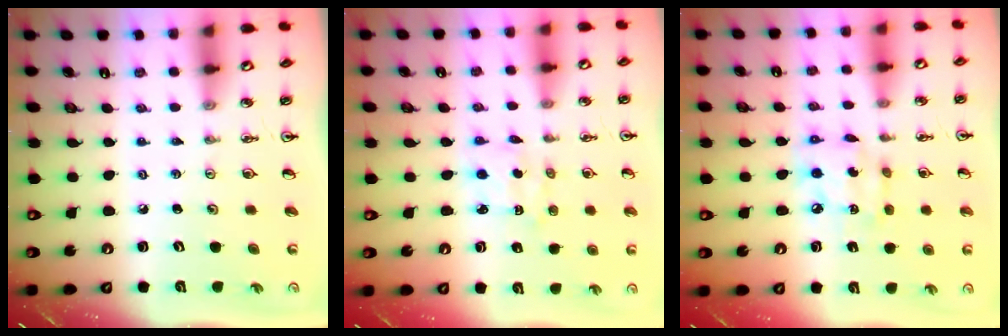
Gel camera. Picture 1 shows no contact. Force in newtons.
{"total": 2.3, "press": 2.3, "slide": 0.4}
{"total": 9.0, "press": 9.0, "slide": 0.6}